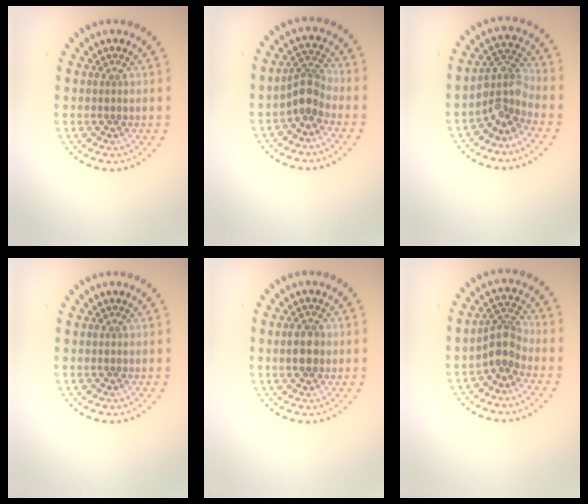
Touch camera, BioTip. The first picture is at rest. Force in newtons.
{"total": 2.7, "press": 2.1, "slide": 1.8}
{"total": 3.4, "press": 2.5, "slide": 2.3}
{"total": 0.0}
{"total": 2.9, "press": 2.9, "slide": 0.1}
{"total": 2.8, "press": 2.2, "slide": 1.7}